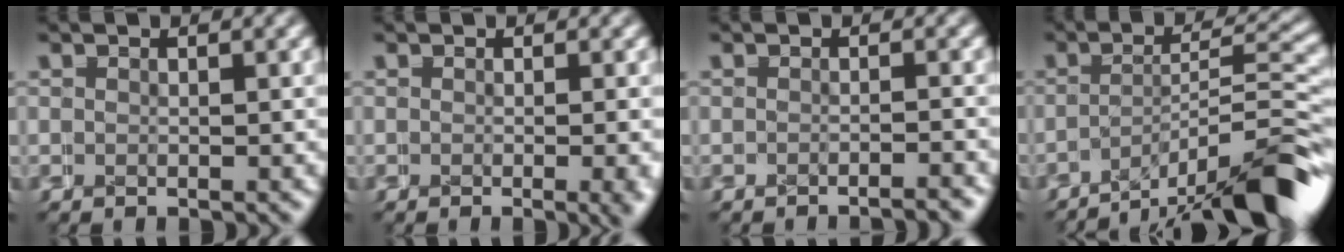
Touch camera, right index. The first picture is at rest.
{"total": 1.3, "force": [-0.4, -0.1, 1.2], "torque": [-0.013, -0.004, -0.005]}
{"total": 1.6, "force": [-1.6, -0.1, 0.0], "torque": [0.006, 0.007, -0.031]}
{"total": 8.0, "force": [-6.1, 1.5, 4.9], "torque": [-0.045, 0.008, -0.090]}